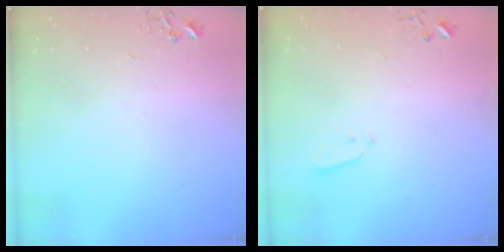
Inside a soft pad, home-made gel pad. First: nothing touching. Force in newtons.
{"total": 2.5, "press": 2.5, "slide": 0.4}